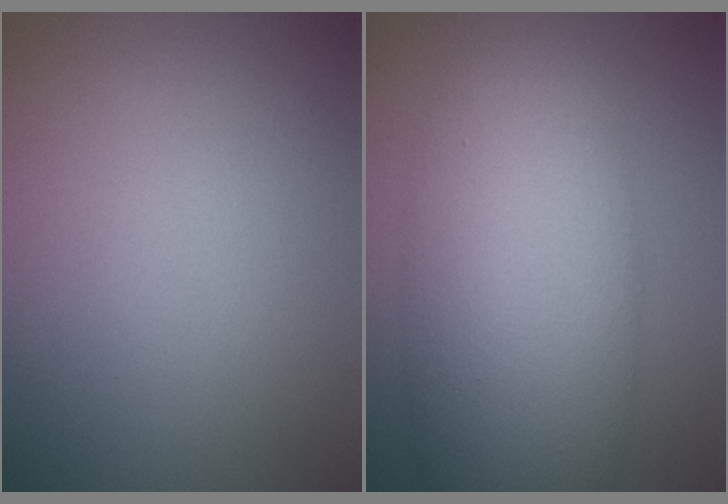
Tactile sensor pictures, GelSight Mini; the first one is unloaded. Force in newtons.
{"total": 10.2, "press": 10.2, "slide": 0.1}